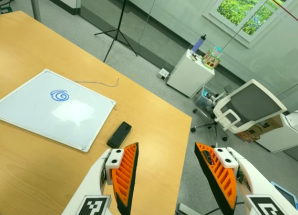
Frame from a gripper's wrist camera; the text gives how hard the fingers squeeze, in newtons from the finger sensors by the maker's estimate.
{"total": 0.0}